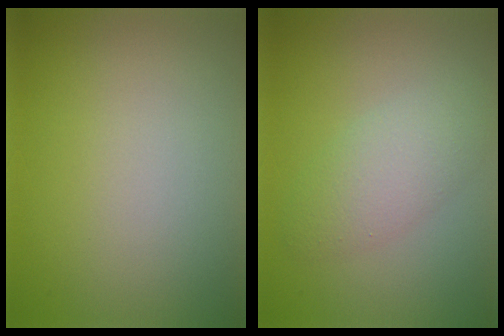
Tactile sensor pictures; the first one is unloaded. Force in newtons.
{"total": 3.3, "press": 3.3, "slide": 0.2}